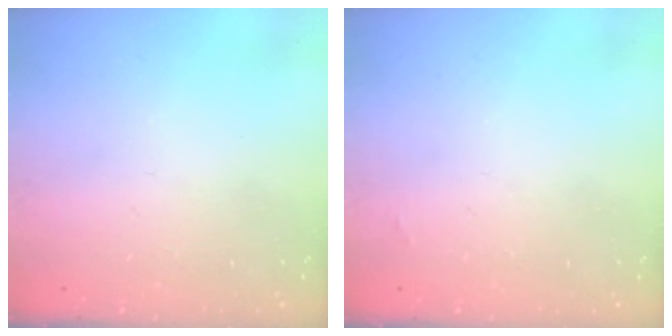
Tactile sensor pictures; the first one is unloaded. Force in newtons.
{"total": 1.3, "press": 1.3, "slide": 0.2}